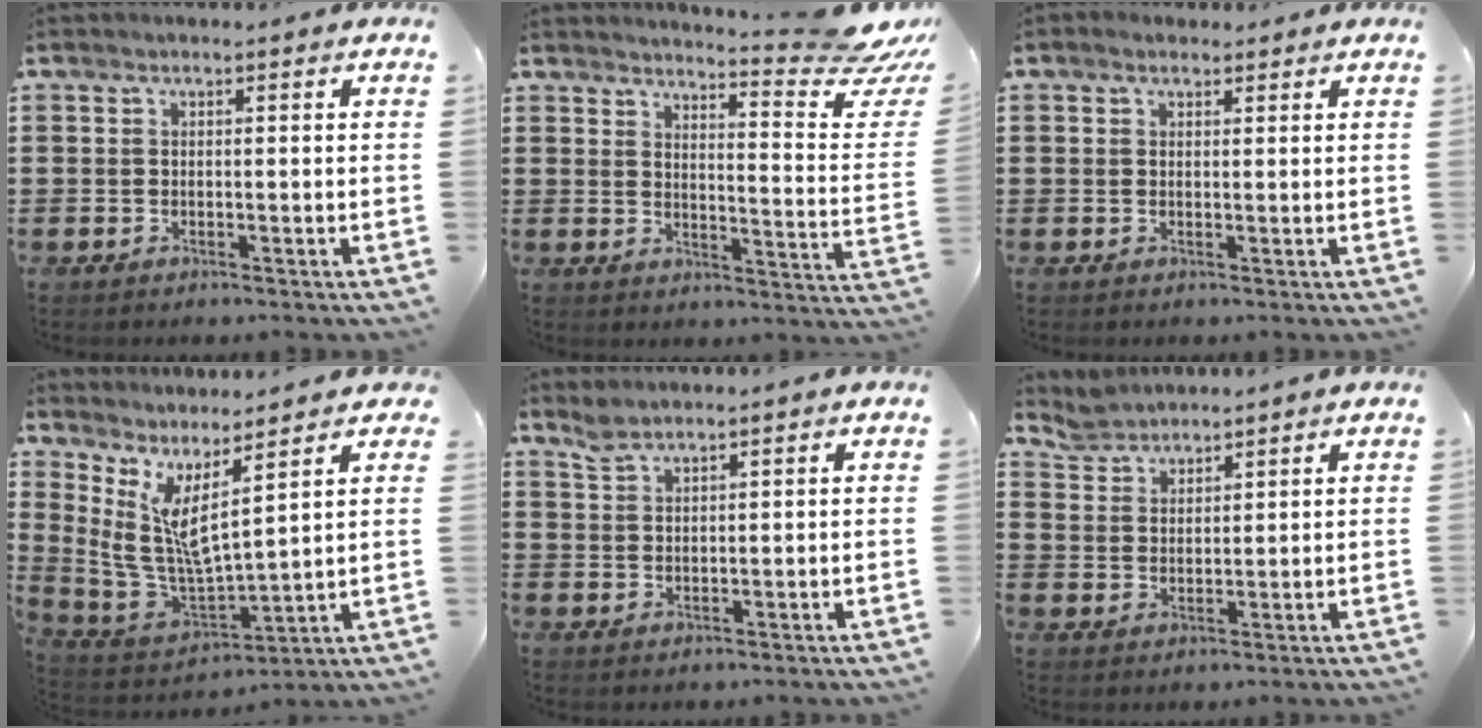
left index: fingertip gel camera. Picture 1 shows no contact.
{"total": 7.5, "force": [6.5, 0.0, 3.8], "torque": [-0.051, -0.066, 0.101]}
{"total": 1.2, "force": [1.0, 0.7, 0.3], "torque": [-0.007, 0.006, 0.018]}
{"total": 7.4, "force": [2.7, 2.5, 6.4], "torque": [-0.169, -0.054, 0.039]}
{"total": 2.1, "force": [1.9, 0.4, 0.7], "torque": [-0.019, 0.000, 0.037]}
{"total": 3.7, "force": [3.5, 1.0, -0.3], "torque": [-0.008, -0.009, 0.068]}